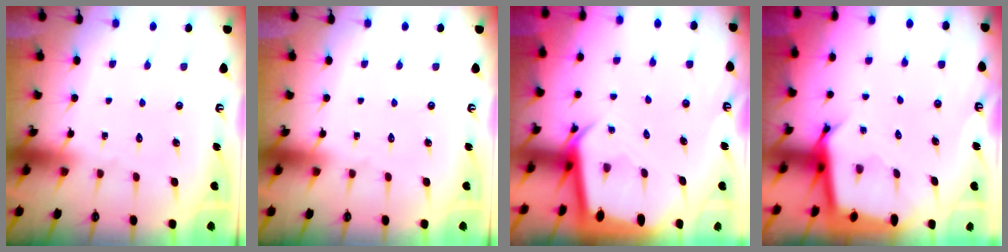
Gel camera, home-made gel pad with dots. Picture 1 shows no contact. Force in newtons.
{"total": 0.0}
{"total": 3.3, "press": 3.3, "slide": 0.2}
{"total": 3.2, "press": 3.2, "slide": 0.1}